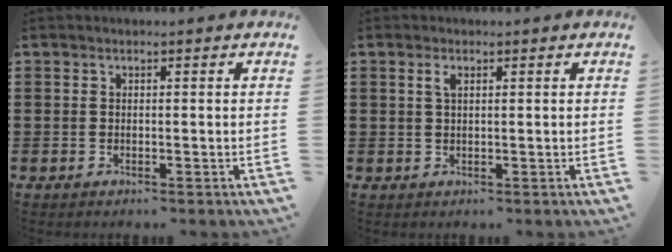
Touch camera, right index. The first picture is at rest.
{"total": 1.6, "force": [0.7, 0.6, 1.3], "torque": [-0.028, 0.005, 0.010]}